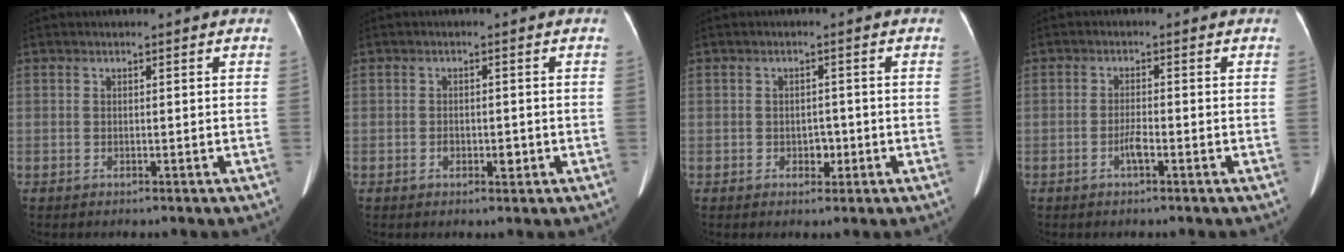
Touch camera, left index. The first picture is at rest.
{"total": 1.9, "force": [-0.6, 1.2, 1.4], "torque": [-0.022, 0.002, -0.006]}
{"total": 1.9, "force": [-0.5, 1.4, 1.2], "torque": [-0.017, 0.002, -0.002]}
{"total": 2.0, "force": [-1.0, 0.2, 1.7], "torque": [-0.034, -0.001, -0.019]}